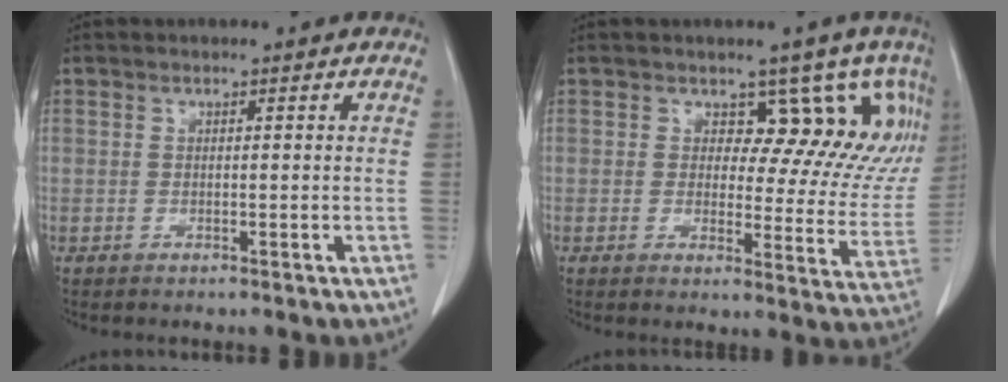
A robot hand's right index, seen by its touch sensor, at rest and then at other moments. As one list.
[{"total": 11.2, "force": [6.5, 6.5, 6.2], "torque": [-0.042, -0.009, 0.058]}]